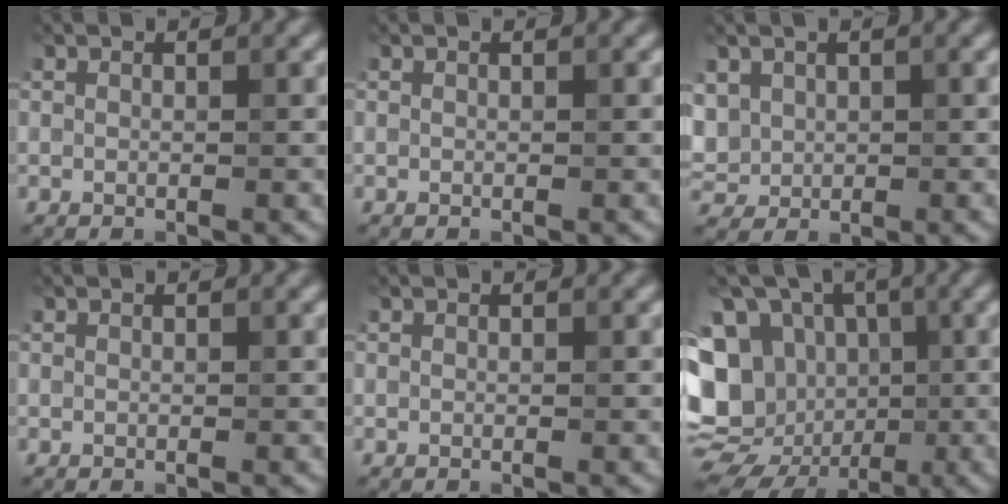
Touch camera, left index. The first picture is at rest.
{"total": 0.0}
{"total": 2.3, "force": [0.7, 2.0, 0.9], "torque": [-0.025, -0.003, 0.020]}
{"total": 0.0}
{"total": 0.0}
{"total": 18.3, "force": [-3.1, 16.3, 7.6], "torque": [-0.178, 0.002, -0.069]}